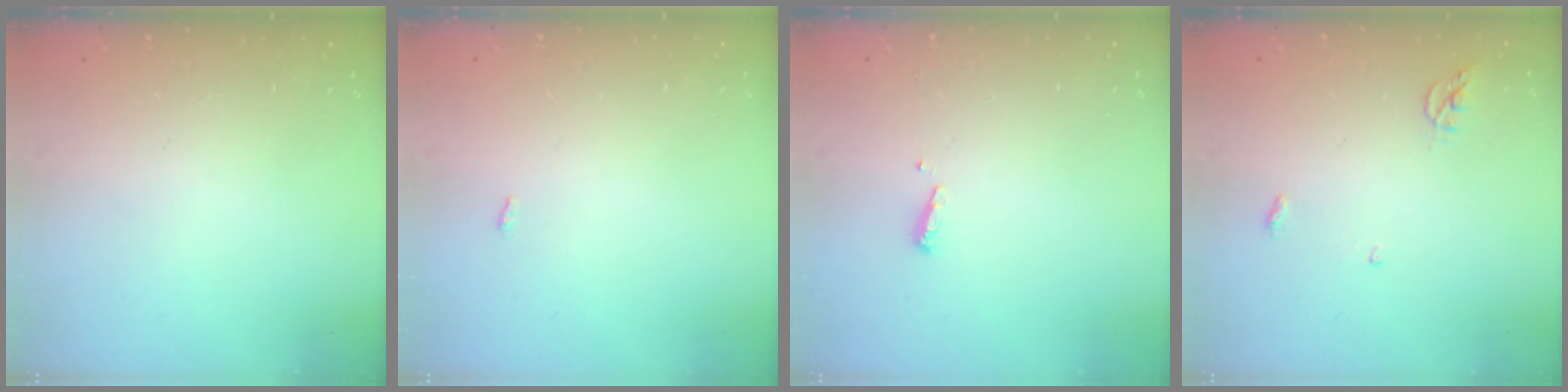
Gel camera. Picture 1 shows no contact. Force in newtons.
{"total": 6.7, "press": 1.4, "slide": 6.6}
{"total": 3.7, "press": 3.6, "slide": 0.6}
{"total": 3.9, "press": 3.8, "slide": 0.3}